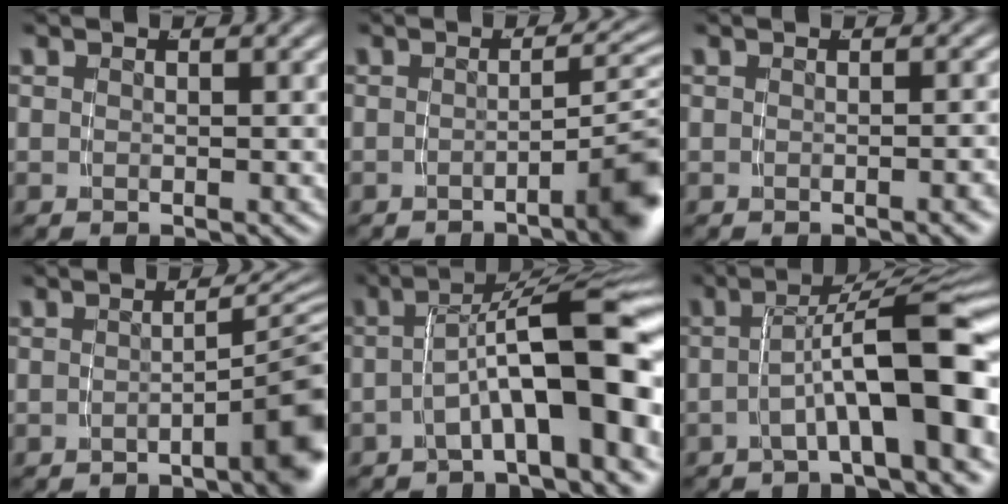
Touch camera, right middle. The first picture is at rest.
{"total": 5.6, "force": [-2.4, 1.0, 5.0], "torque": [-0.044, 0.008, -0.043]}
{"total": 1.0, "force": [-0.7, -0.3, 0.7], "torque": [-0.008, 0.010, -0.013]}
{"total": 6.3, "force": [-2.3, 1.5, 5.6], "torque": [-0.050, 0.007, -0.040]}
{"total": 8.2, "force": [-2.5, 1.7, 7.6], "torque": [-0.094, 0.010, -0.034]}
{"total": 7.7, "force": [-2.4, 1.3, 7.2], "torque": [-0.090, 0.012, -0.031]}